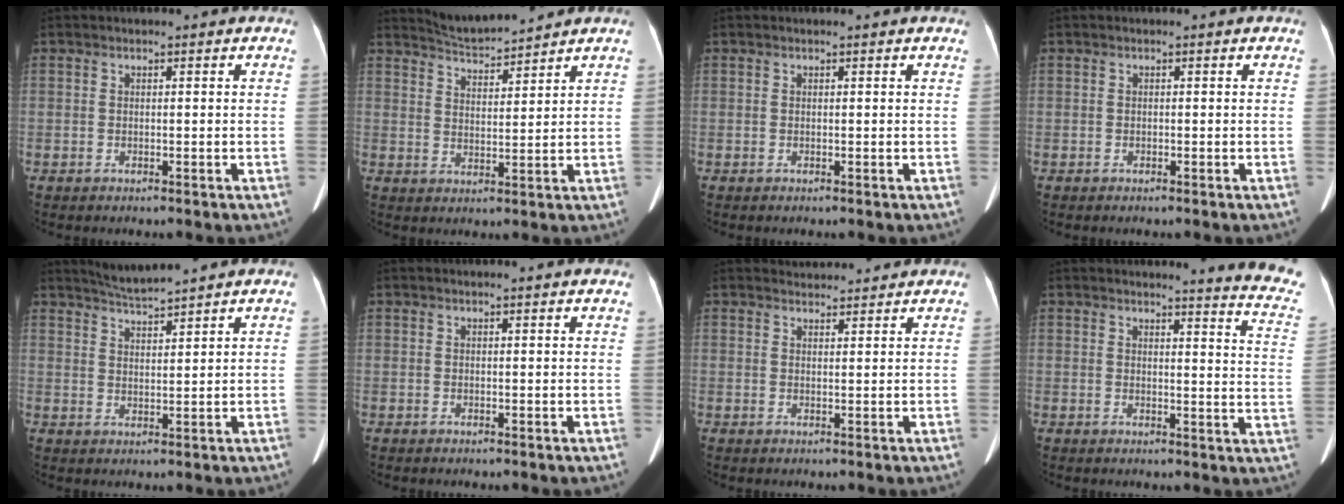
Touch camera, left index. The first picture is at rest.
{"total": 5.5, "force": [5.5, -0.1, 0.3], "torque": [-0.014, 0.009, 0.103]}
{"total": 0.6, "force": [0.6, 0.0, 0.2], "torque": [-0.009, 0.004, 0.007]}
{"total": 0.0}
{"total": 3.8, "force": [3.6, -0.9, 0.5], "torque": [-0.016, 0.001, 0.073]}
{"total": 1.8, "force": [1.7, -0.1, 0.7], "torque": [-0.016, 0.010, 0.017]}
{"total": 3.0, "force": [2.9, 0.6, -0.2], "torque": [-0.004, 0.018, 0.041]}
{"total": 11.0, "force": [10.6, -0.5, 2.7], "torque": [-0.013, -0.095, 0.086]}